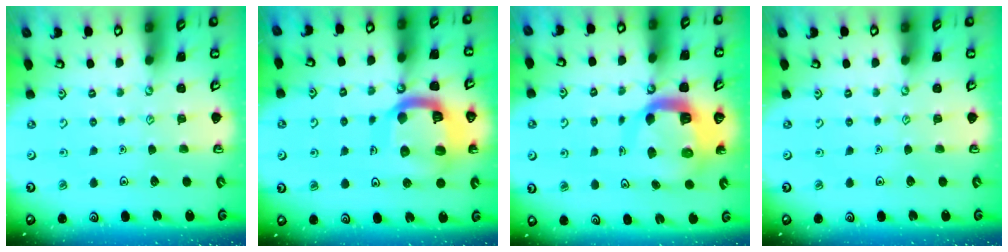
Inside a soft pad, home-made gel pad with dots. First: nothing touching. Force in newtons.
{"total": 18.4, "press": 18.3, "slide": 1.9}
{"total": 11.3, "press": 11.2, "slide": 1.5}
{"total": 0.0}